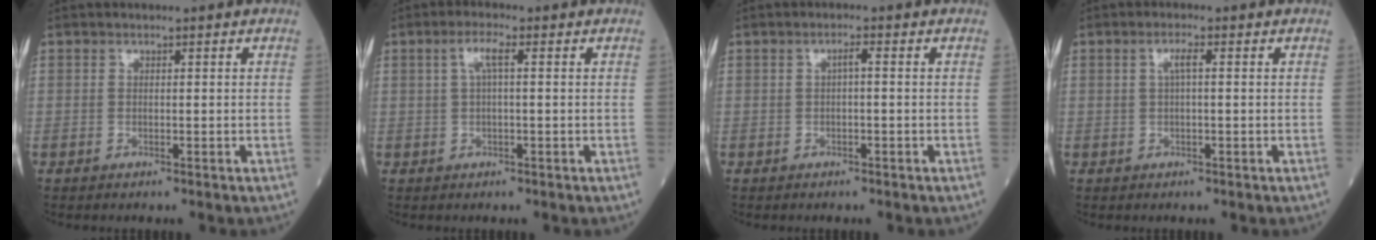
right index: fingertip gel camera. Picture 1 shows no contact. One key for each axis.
{"total": 2.9, "fx": 0.7, "fy": 0.4, "fz": 2.8, "tx": -0.060, "ty": 0.012, "tz": 0.014}
{"total": 1.2, "fx": 0.0, "fy": 0.1, "fz": 1.2, "tx": -0.019, "ty": 0.004, "tz": -0.001}
{"total": 1.9, "fx": 0.4, "fy": 0.3, "fz": 1.8, "tx": -0.036, "ty": 0.005, "tz": 0.006}